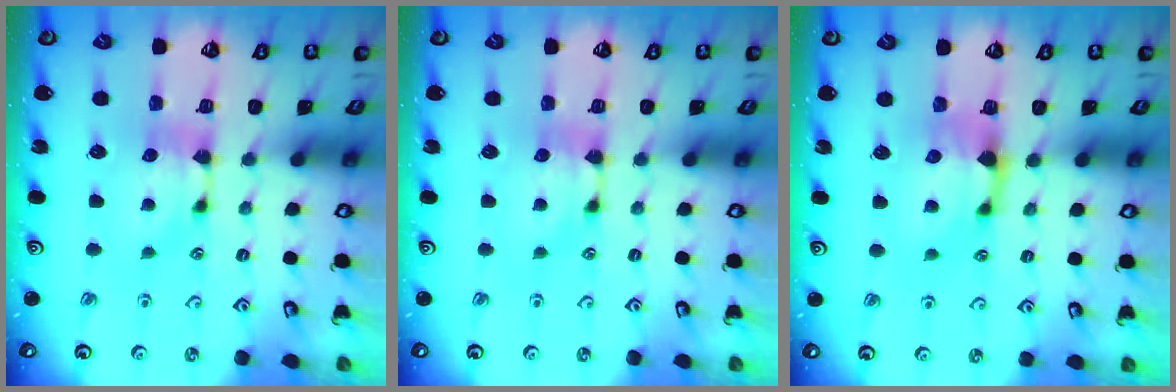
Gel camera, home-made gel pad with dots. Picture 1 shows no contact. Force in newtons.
{"total": 0.0}
{"total": 1.6, "press": 1.0, "slide": 1.3}